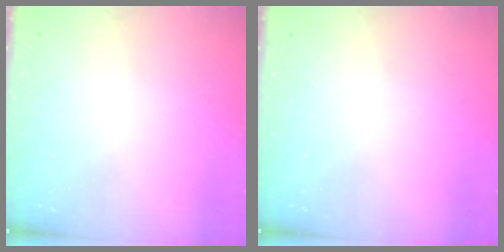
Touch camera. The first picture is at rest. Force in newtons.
{"total": 0.0}